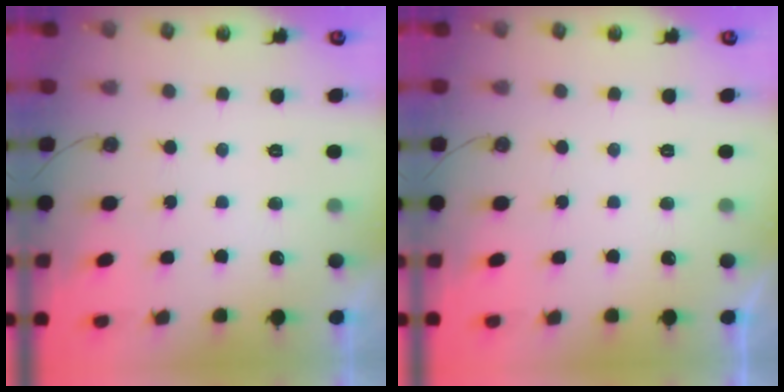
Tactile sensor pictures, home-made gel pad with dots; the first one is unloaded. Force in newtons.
{"total": 0.0}